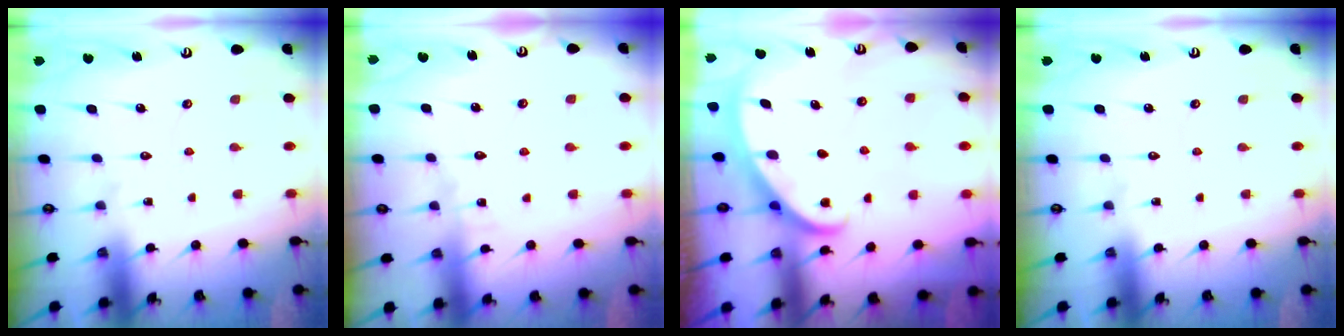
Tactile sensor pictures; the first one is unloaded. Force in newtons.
{"total": 2.6, "press": 2.6, "slide": 0.3}
{"total": 2.9, "press": 2.9, "slide": 0.1}
{"total": 0.0}